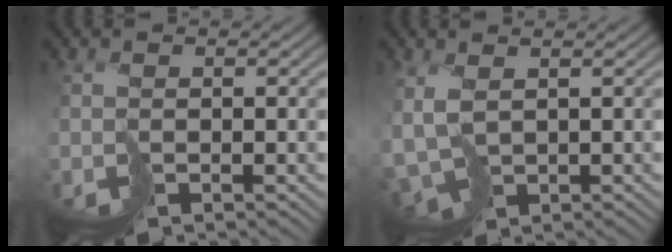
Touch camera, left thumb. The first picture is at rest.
{"total": 4.2, "force": [0.0, 2.3, 3.4], "torque": [-0.094, -0.014, 0.005]}